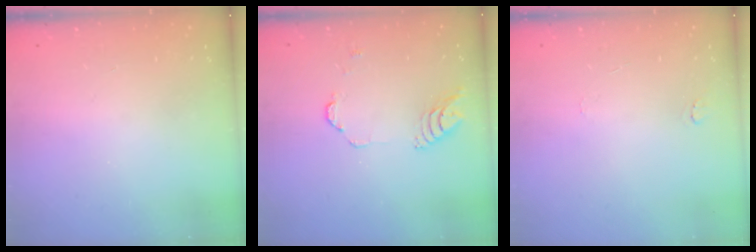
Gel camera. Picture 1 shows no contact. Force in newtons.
{"total": 5.3, "press": 5.3, "slide": 0.6}
{"total": 3.8, "press": 3.8, "slide": 0.4}